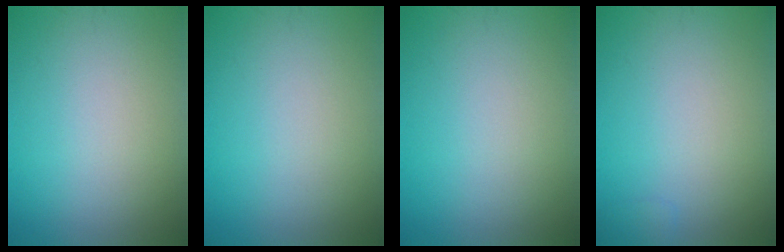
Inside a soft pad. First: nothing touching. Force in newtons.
{"total": 0.0}
{"total": 0.0}
{"total": 0.7, "press": 0.7, "slide": 0.0}